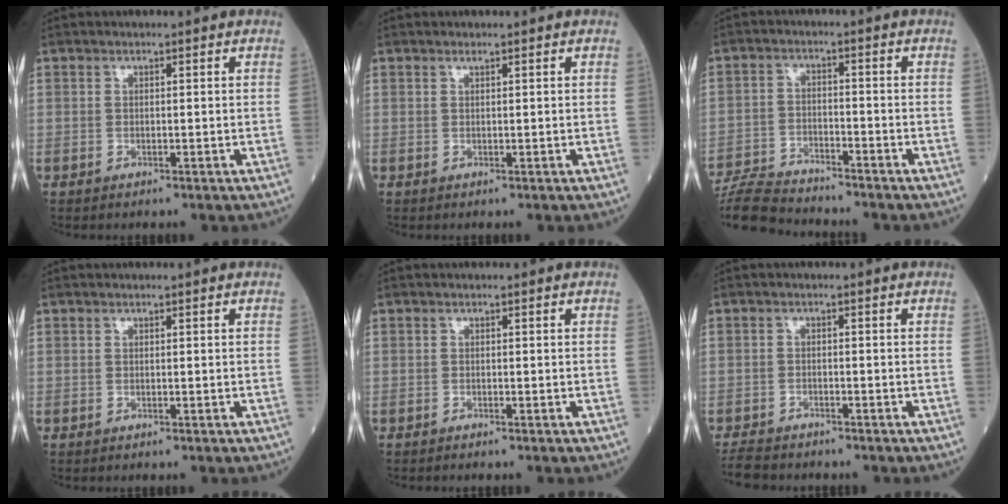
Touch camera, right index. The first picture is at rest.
{"total": 0.0}
{"total": 9.5, "force": [-9.3, 0.7, 1.6], "torque": [-0.033, -0.007, -0.173]}
{"total": 0.0}
{"total": 0.5, "force": [-0.5, -0.1, 0.1], "torque": [0.000, 0.000, -0.011]}
{"total": 4.5, "force": [-4.2, 1.5, 0.8], "torque": [-0.014, -0.010, -0.077]}